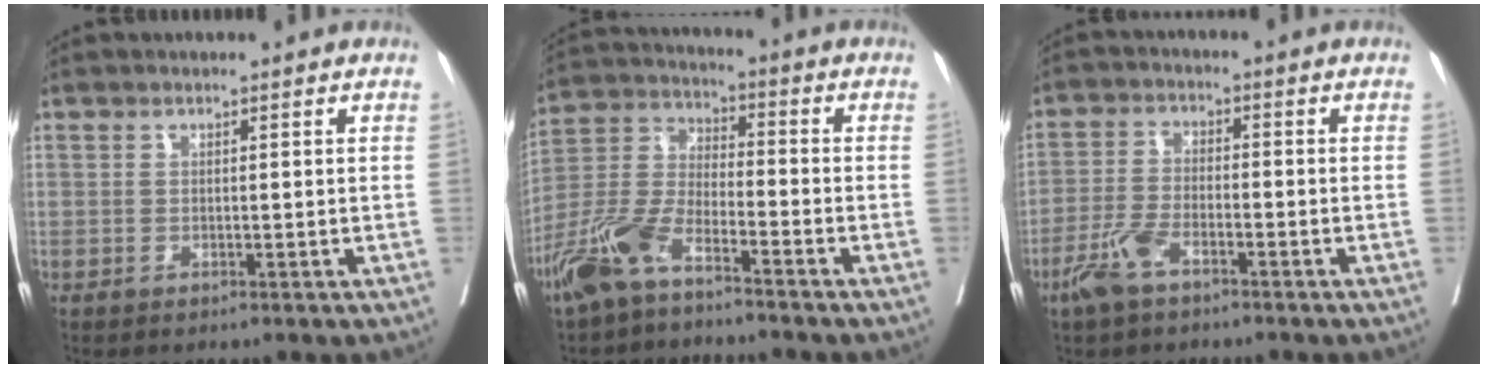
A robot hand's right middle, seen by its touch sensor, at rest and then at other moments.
{"total": 10.1, "force": [-7.2, 2.8, 6.5], "torque": [-0.156, -0.007, -0.150]}
{"total": 5.6, "force": [-3.7, 1.7, 3.7], "torque": [-0.090, -0.005, -0.075]}